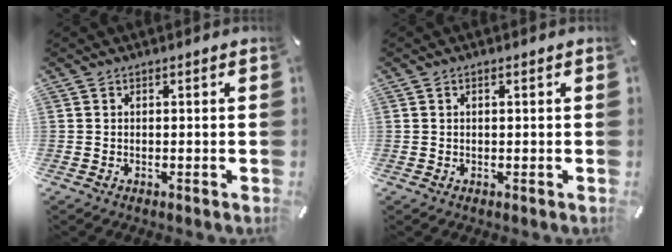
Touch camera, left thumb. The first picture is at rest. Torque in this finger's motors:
{"motor_torque": [-0.08, -0.36, 0.07, 0.19, -0.03]}